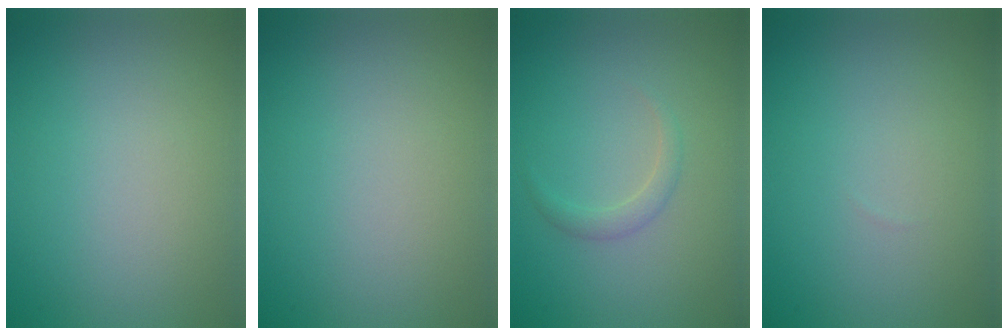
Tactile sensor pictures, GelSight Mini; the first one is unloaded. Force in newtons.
{"total": 0.0}
{"total": 0.7, "press": 0.7, "slide": 0.1}
{"total": 0.0}